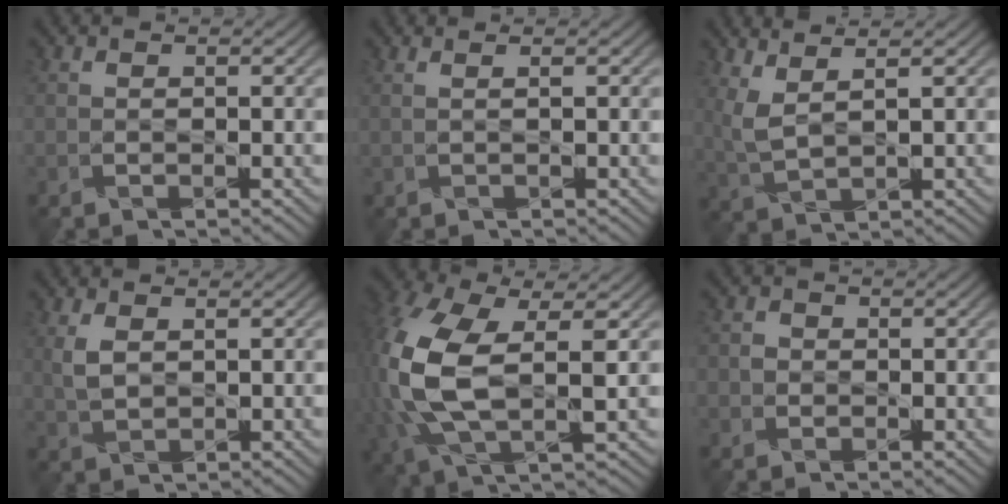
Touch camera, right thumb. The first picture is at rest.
{"total": 1.0, "force": [0.7, -0.1, 0.7], "torque": [-0.008, -0.001, 0.000]}
{"total": 3.9, "force": [2.6, 1.0, 2.8], "torque": [-0.085, 0.004, 0.060]}
{"total": 2.8, "force": [0.9, 1.6, 2.1], "torque": [-0.062, 0.004, 0.021]}
{"total": 14.0, "force": [0.4, 7.6, 11.7], "torque": [-0.317, -0.014, 0.016]}
{"total": 1.6, "force": [0.0, 1.6, 0.2], "torque": [-0.002, 0.004, -0.010]}